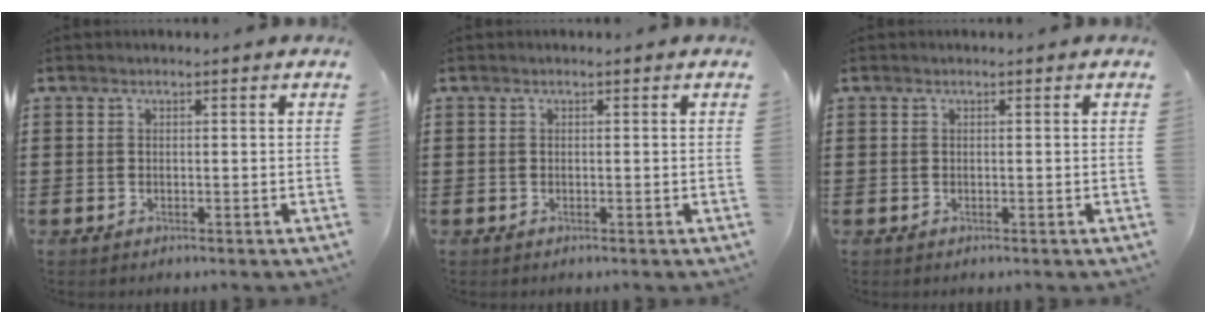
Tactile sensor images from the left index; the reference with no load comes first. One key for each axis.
{"total": 0.0}
{"total": 0.0}